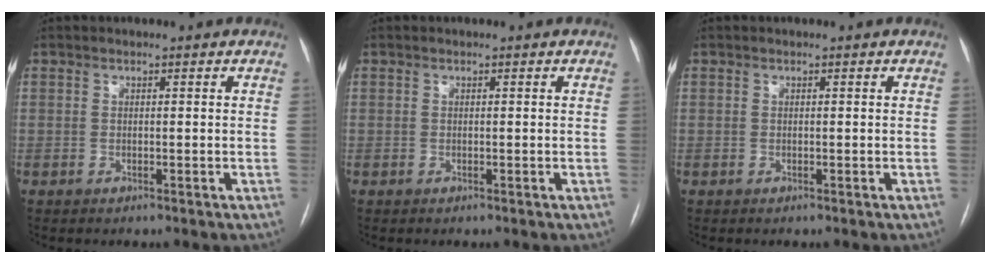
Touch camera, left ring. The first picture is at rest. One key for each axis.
{"total": 0.0}
{"total": 0.0}